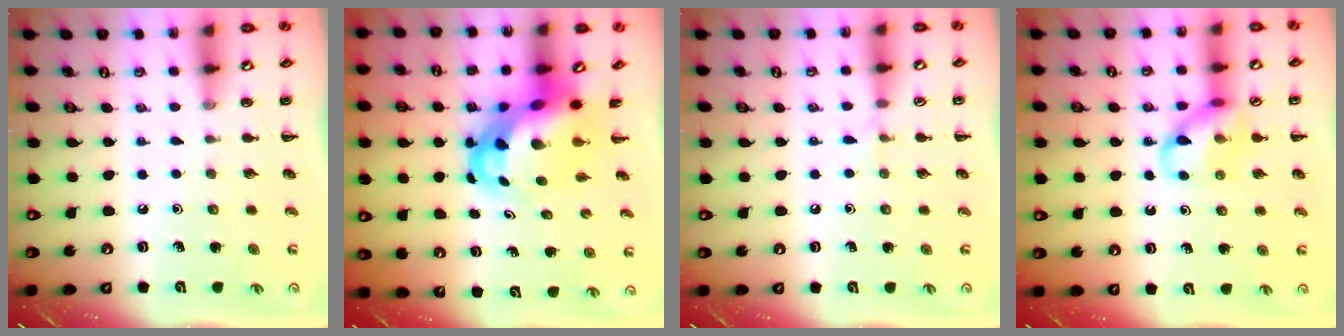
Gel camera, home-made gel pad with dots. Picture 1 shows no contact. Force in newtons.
{"total": 8.0, "press": 7.7, "slide": 2.1}
{"total": 3.9, "press": 3.6, "slide": 1.4}
{"total": 12.7, "press": 12.6, "slide": 1.7}